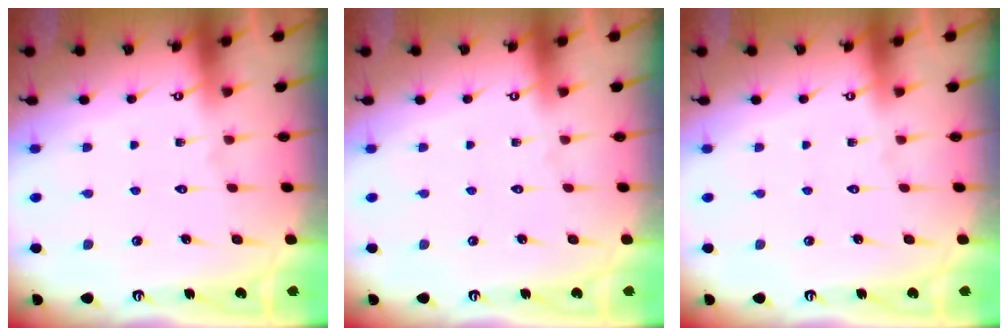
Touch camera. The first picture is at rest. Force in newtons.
{"total": 0.0}
{"total": 0.0}